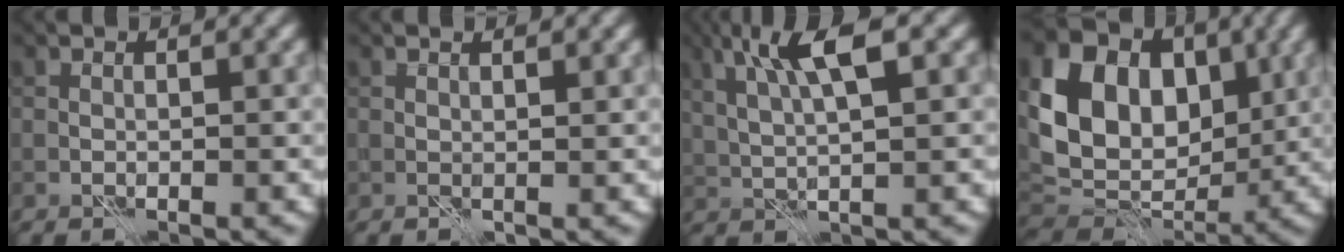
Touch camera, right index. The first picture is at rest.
{"total": 0.8, "force": [0.6, 0.1, 0.5], "torque": [-0.011, 0.002, 0.010]}
{"total": 6.2, "force": [2.7, 1.4, 5.4], "torque": [-0.102, 0.009, 0.049]}
{"total": 12.3, "force": [3.1, 9.0, 7.7], "torque": [-0.157, 0.017, 0.048]}